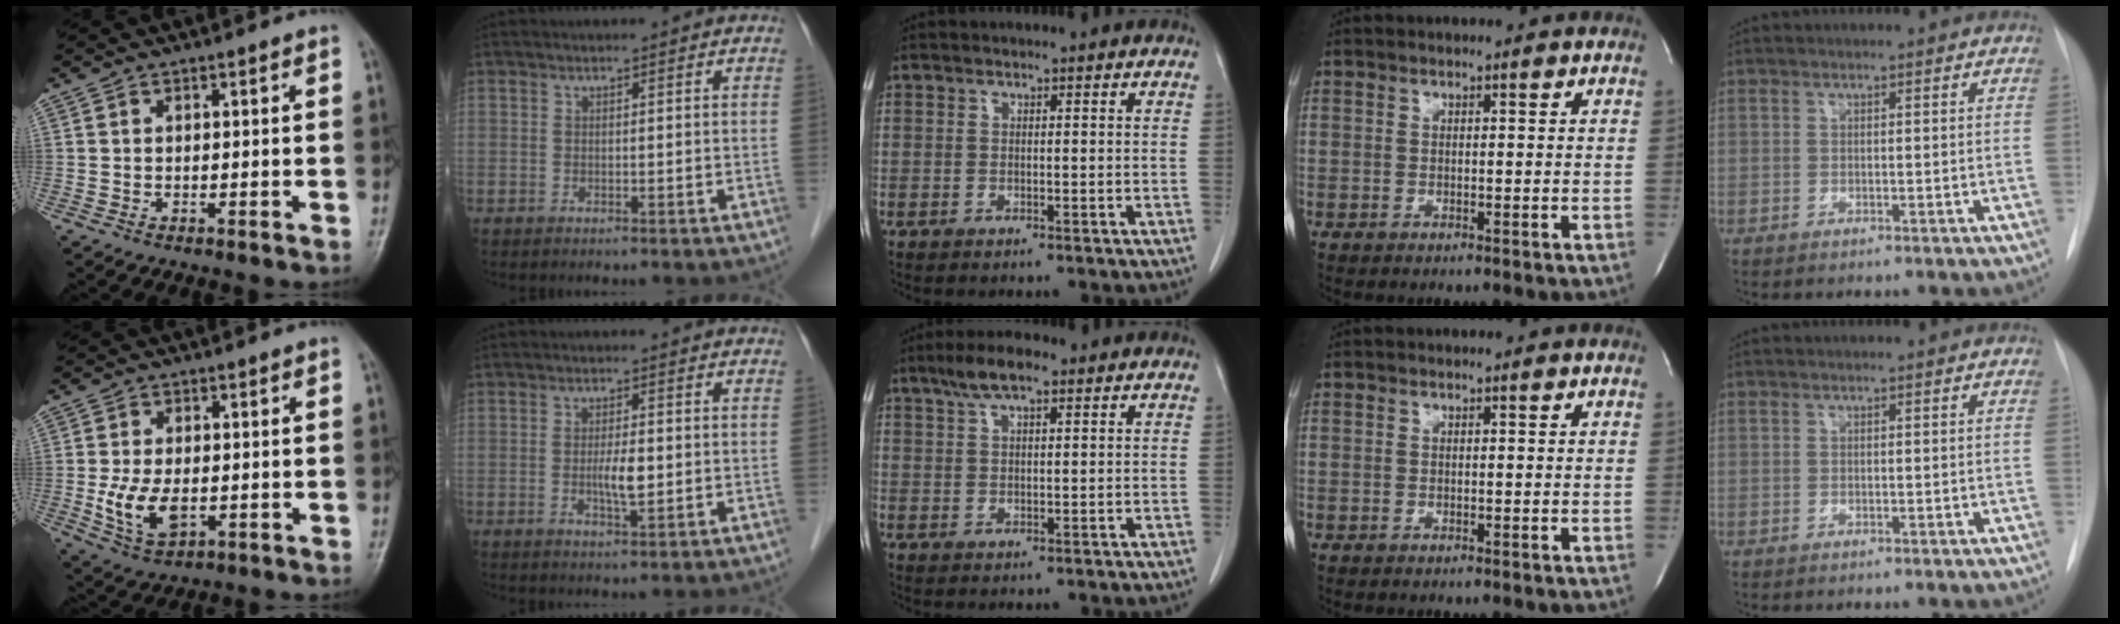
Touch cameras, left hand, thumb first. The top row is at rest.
{"thumb": {"total": 8.1, "force": [-1.3, 4.8, 6.4], "torque": [-0.115, -0.007, -0.017]}, "index": {"total": 3.3, "force": [-0.2, 0.7, 3.2], "torque": [-0.059, -0.002, -0.003]}, "middle": {"total": 5.5, "force": [3.5, 1.4, 3.9], "torque": [-0.081, 0.017, 0.063]}}